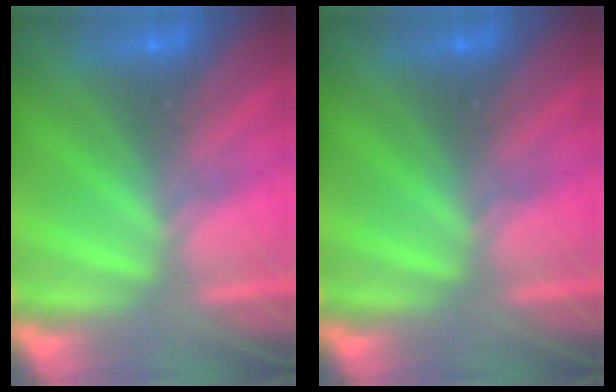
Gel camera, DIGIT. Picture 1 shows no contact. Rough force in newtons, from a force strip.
{"total": 0.0}